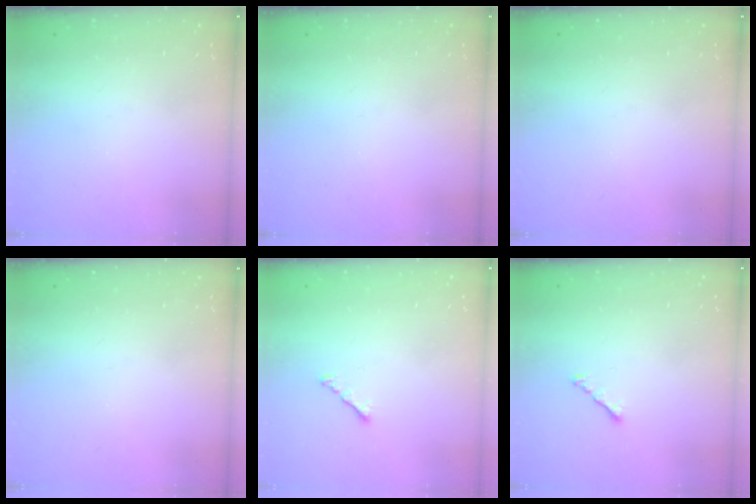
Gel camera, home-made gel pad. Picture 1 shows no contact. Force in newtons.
{"total": 0.0}
{"total": 0.0}
{"total": 0.0}
{"total": 1.7, "press": 1.6, "slide": 0.6}
{"total": 1.7, "press": 1.6, "slide": 0.6}